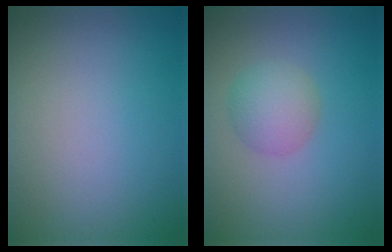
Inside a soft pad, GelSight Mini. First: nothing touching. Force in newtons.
{"total": 2.8, "press": 2.8, "slide": 0.1}